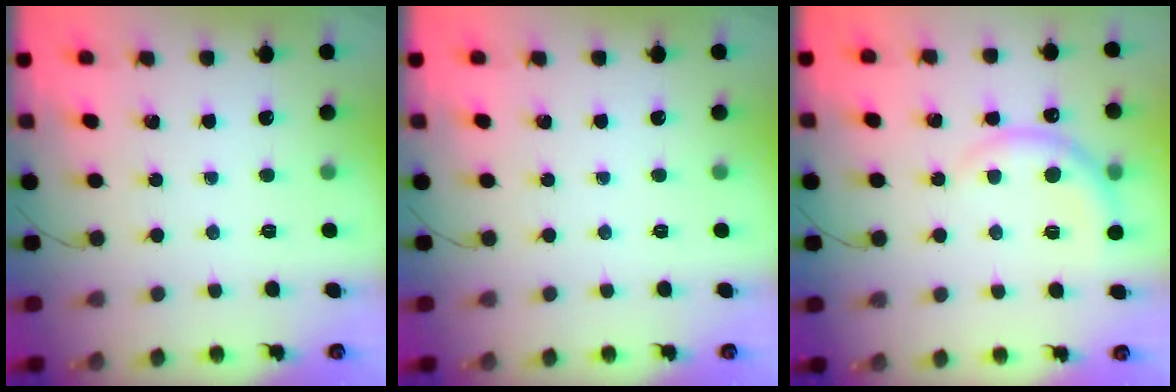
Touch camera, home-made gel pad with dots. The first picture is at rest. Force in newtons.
{"total": 0.0}
{"total": 7.2, "press": 7.2, "slide": 0.6}